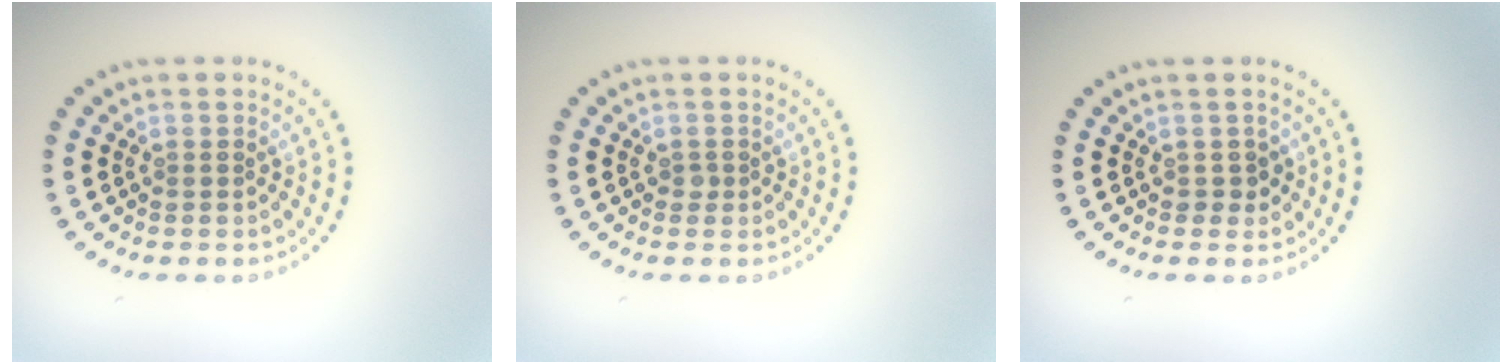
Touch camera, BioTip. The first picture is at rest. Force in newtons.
{"total": 0.6, "press": 0.5, "slide": 0.4}
{"total": 1.2, "press": 1.0, "slide": 0.5}